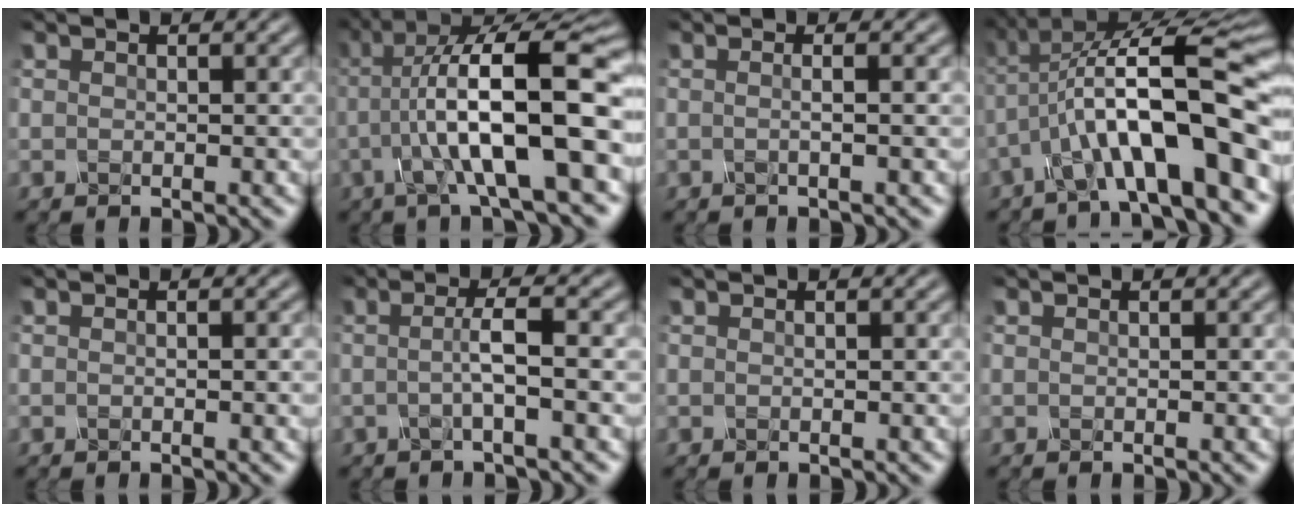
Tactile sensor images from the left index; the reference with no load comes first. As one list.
[{"total": 12.9, "force": [-0.7, 2.9, 12.5], "torque": [-0.203, 0.025, -0.010]}, {"total": 2.2, "force": [0.1, 1.0, 1.9], "torque": [-0.015, 0.004, -0.025]}, {"total": 11.8, "force": [-3.3, 2.9, 10.9], "torque": [-0.184, 0.019, -0.049]}, {"total": 1.1, "force": [-0.3, 0.3, 1.0], "torque": [-0.012, 0.000, -0.006]}, {"total": 2.9, "force": [-0.4, 0.4, 2.8], "torque": [-0.053, -0.003, -0.012]}, {"total": 0.0}, {"total": 0.0}]